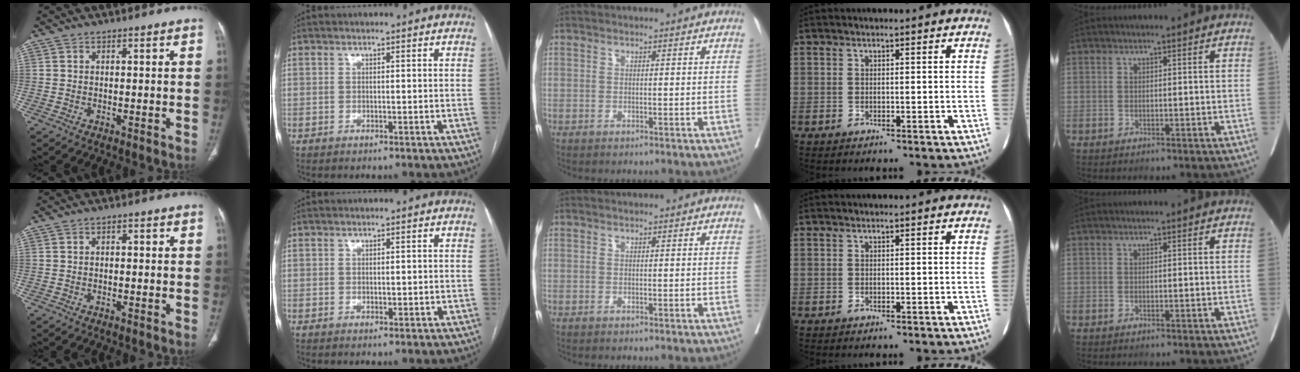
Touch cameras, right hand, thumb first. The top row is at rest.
{"thumb": {"total": 0.8, "force": [0.0, 0.5, 0.6], "torque": [-0.007, 0.003, -0.001]}, "index": {"total": 0.9, "force": [0.1, 0.7, 0.6], "torque": [-0.006, 0.000, 0.002]}}